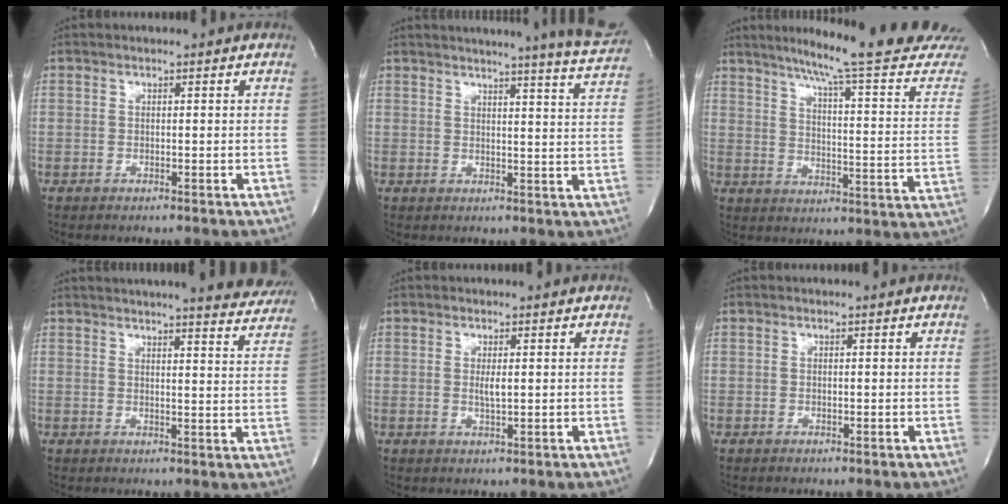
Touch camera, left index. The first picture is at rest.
{"total": 14.5, "force": [13.5, -1.3, 5.2], "torque": [-0.077, -0.074, 0.145]}
{"total": 23.3, "force": [20.5, -1.3, 11.0], "torque": [-0.159, -0.085, 0.256]}
{"total": 15.9, "force": [14.6, 1.5, 6.2], "torque": [-0.075, -0.032, 0.160]}
{"total": 1.6, "force": [0.1, 0.2, 1.6], "torque": [-0.036, -0.007, 0.002]}
{"total": 0.0}